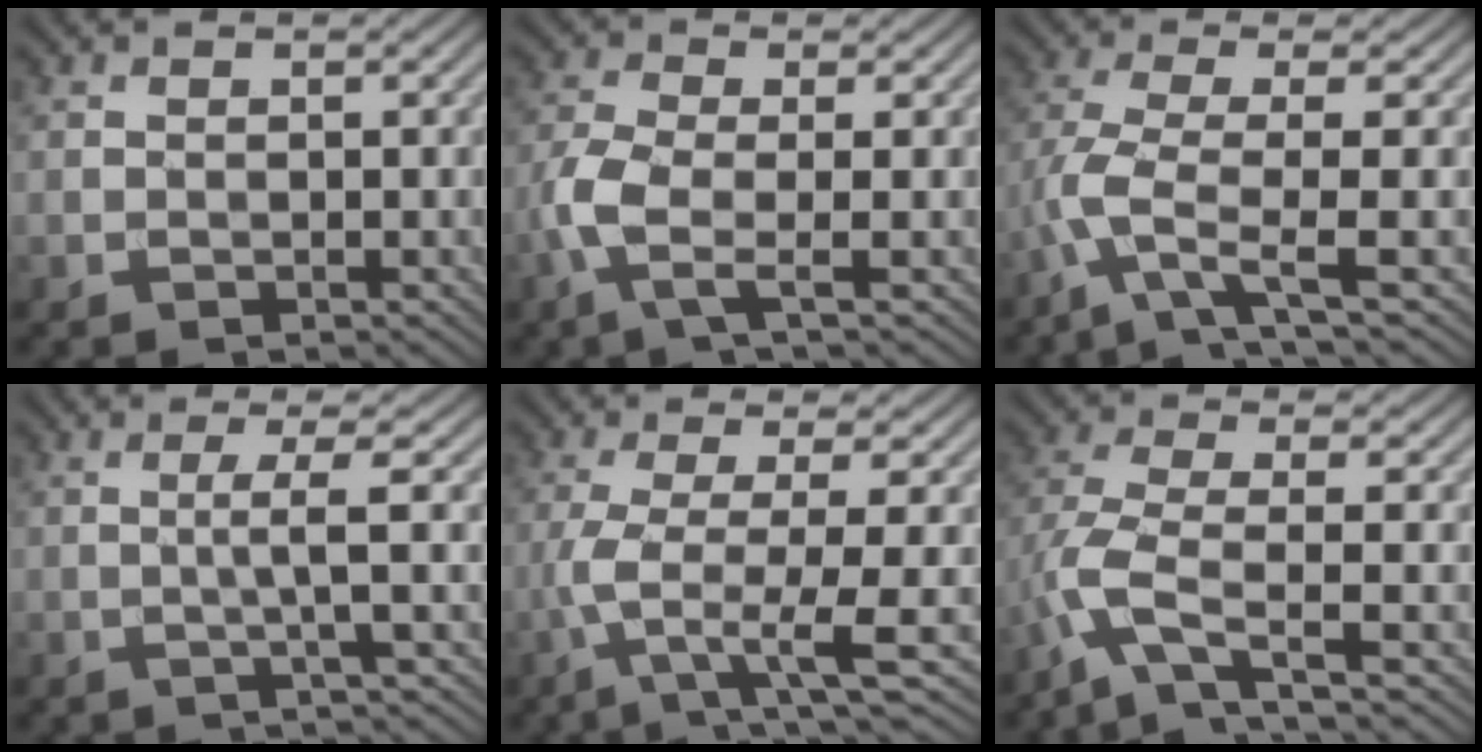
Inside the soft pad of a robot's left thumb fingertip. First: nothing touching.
{"total": 4.9, "force": [-1.6, 1.3, 4.5], "torque": [-0.109, 0.000, -0.046]}
{"total": 6.4, "force": [-1.8, 1.2, 6.0], "torque": [-0.128, 0.005, -0.051]}
{"total": 3.7, "force": [0.2, 0.0, 3.7], "torque": [-0.066, 0.012, -0.009]}
{"total": 7.3, "force": [-1.1, 1.2, 7.1], "torque": [-0.133, 0.004, -0.028]}
{"total": 6.8, "force": [-3.1, 1.6, 5.8], "torque": [-0.125, 0.003, -0.082]}